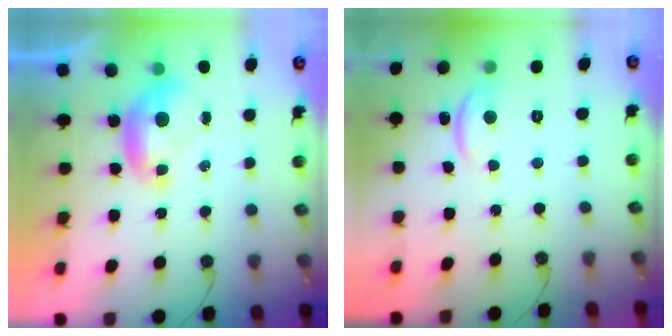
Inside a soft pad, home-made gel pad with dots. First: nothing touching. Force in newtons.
{"total": 2.4, "press": 2.4, "slide": 0.4}